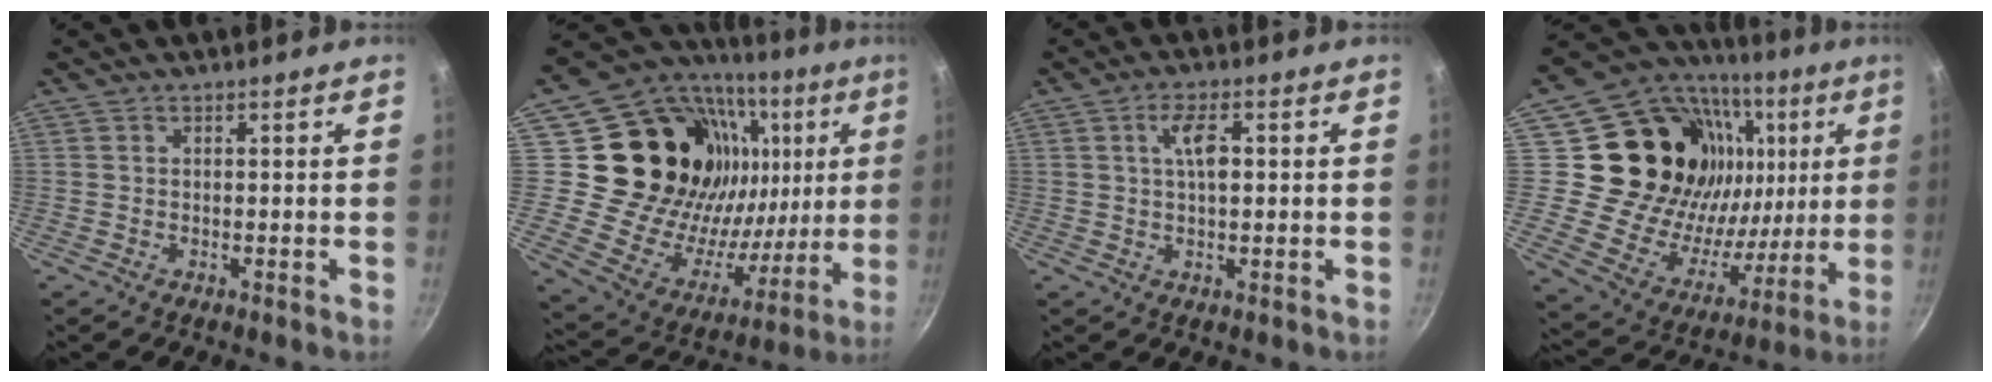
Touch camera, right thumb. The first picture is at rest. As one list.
[{"total": 31.5, "force": [8.7, 22.7, 20.0], "torque": [-0.280, -0.010, 0.159]}, {"total": 5.0, "force": [0.9, 1.9, 4.6], "torque": [-0.079, 0.007, 0.015]}, {"total": 29.5, "force": [7.9, 22.0, 18.1], "torque": [-0.258, -0.007, 0.144]}]